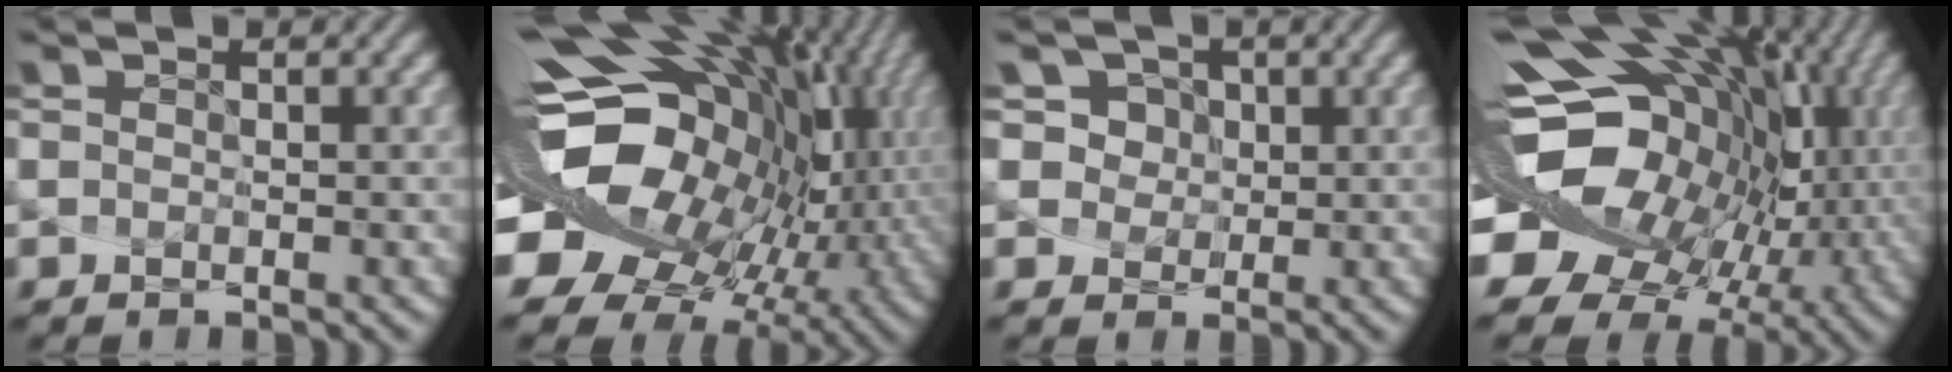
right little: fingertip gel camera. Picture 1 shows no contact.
{"total": 17.8, "force": [0.6, 13.1, 12.0], "torque": [-0.227, -0.015, 0.043]}
{"total": 3.7, "force": [0.4, 3.7, 0.5], "torque": [0.001, 0.029, -0.018]}
{"total": 16.3, "force": [0.8, 12.6, 10.2], "torque": [-0.180, -0.010, 0.034]}